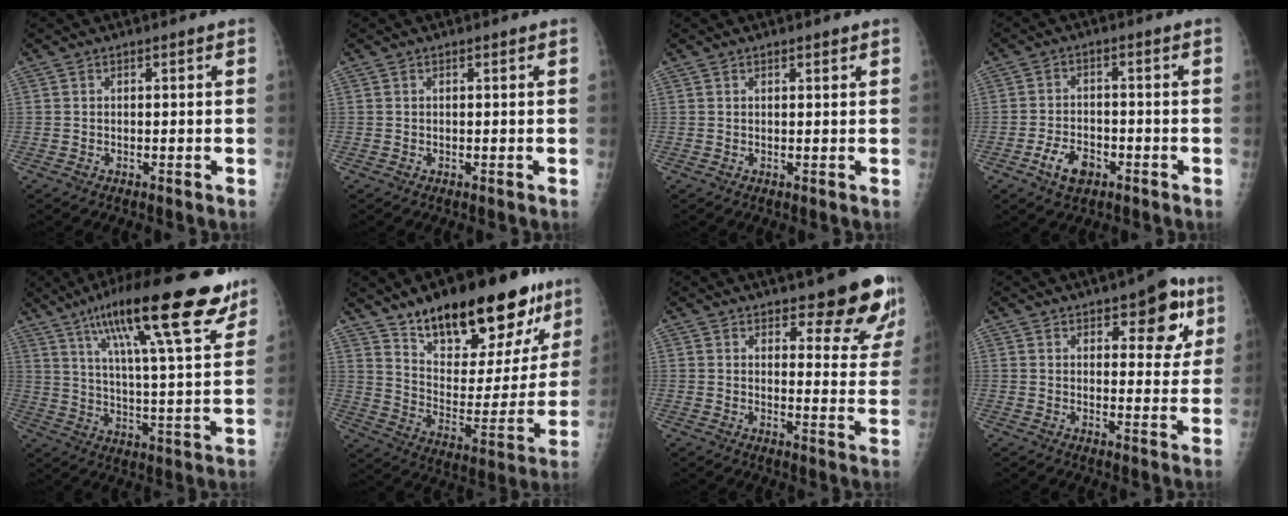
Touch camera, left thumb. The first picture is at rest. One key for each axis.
{"total": 0.0}
{"total": 1.0, "fx": 0.8, "fy": 0.3, "fz": 0.6, "tx": -0.008, "ty": -0.004, "tz": 0.011}
{"total": 5.9, "fx": -3.0, "fy": 3.7, "fz": 3.6, "tx": -0.056, "ty": 0.017, "tz": -0.050}
{"total": 24.3, "fx": 15.4, "fy": 4.7, "fz": 18.2, "tx": -0.272, "ty": -0.043, "tz": 0.244}
{"total": 26.6, "fx": 17.9, "fy": 10.7, "fz": 16.5, "tx": -0.201, "ty": -0.075, "tz": 0.279}
{"total": 12.2, "fx": 9.0, "fy": 3.9, "fz": 7.2, "tx": -0.043, "ty": -0.059, "tz": 0.105}
{"total": 9.8, "fx": 5.0, "fy": 4.5, "fz": 7.1, "tx": -0.053, "ty": -0.018, "tz": 0.061}